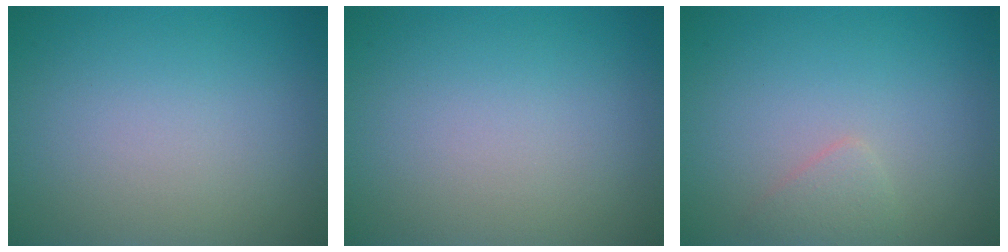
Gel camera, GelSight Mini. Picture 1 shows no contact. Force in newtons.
{"total": 0.0}
{"total": 1.2, "press": 1.2, "slide": 0.1}